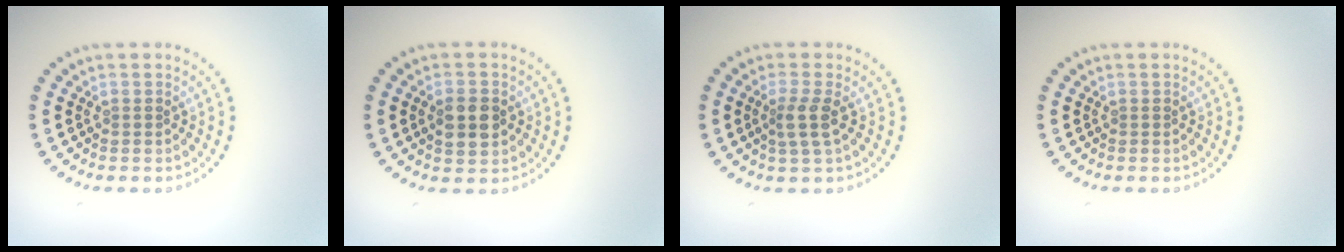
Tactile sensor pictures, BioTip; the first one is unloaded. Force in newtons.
{"total": 3.2, "press": 3.2, "slide": 0.1}
{"total": 2.2, "press": 1.8, "slide": 1.3}
{"total": 0.0}